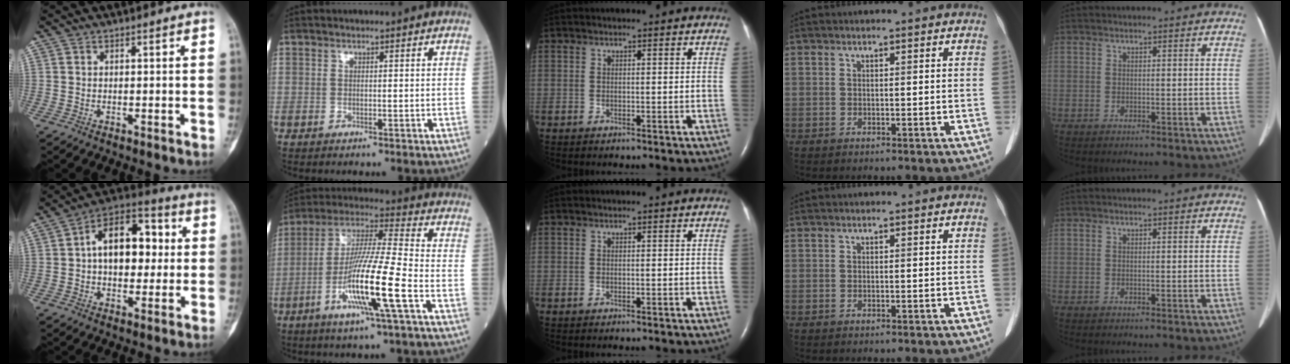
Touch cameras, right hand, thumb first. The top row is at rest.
{"thumb": {"total": 15.2, "force": [1.6, 9.6, 11.7], "torque": [-0.133, 0.029, 0.015]}, "index": {"total": 15.0, "force": [-5.3, -0.2, 14.0], "torque": [-0.273, -0.011, -0.104]}}